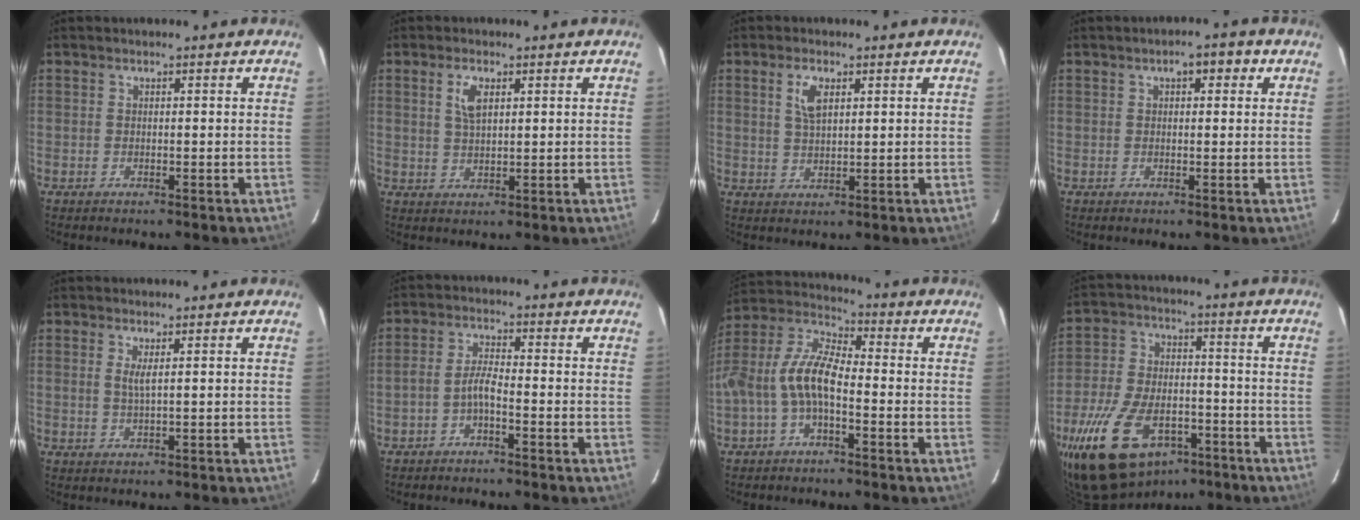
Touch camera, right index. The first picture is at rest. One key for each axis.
{"total": 3.9, "fx": 1.6, "fy": 1.8, "fz": 3.2, "tx": -0.060, "ty": 0.004, "tz": 0.031}
{"total": 4.3, "fx": 1.8, "fy": 2.0, "fz": 3.4, "tx": -0.063, "ty": 0.004, "tz": 0.036}
{"total": 3.4, "fx": 1.3, "fy": 1.7, "fz": 2.6, "tx": -0.038, "ty": 0.016, "tz": 0.017}
{"total": 2.0, "fx": 0.6, "fy": 0.1, "fz": 1.9, "tx": -0.036, "ty": -0.003, "tz": 0.010}
{"total": 3.1, "fx": -1.9, "fy": 0.5, "fz": 2.4, "tx": -0.061, "ty": 0.011, "tz": -0.040}
{"total": 9.8, "fx": -2.8, "fy": 4.0, "fz": 8.5, "tx": -0.187, "ty": 0.014, "tz": -0.057}
{"total": 22.5, "fx": -12.9, "fy": 12.6, "fz": 13.5, "tx": -0.287, "ty": -0.014, "tz": -0.203}